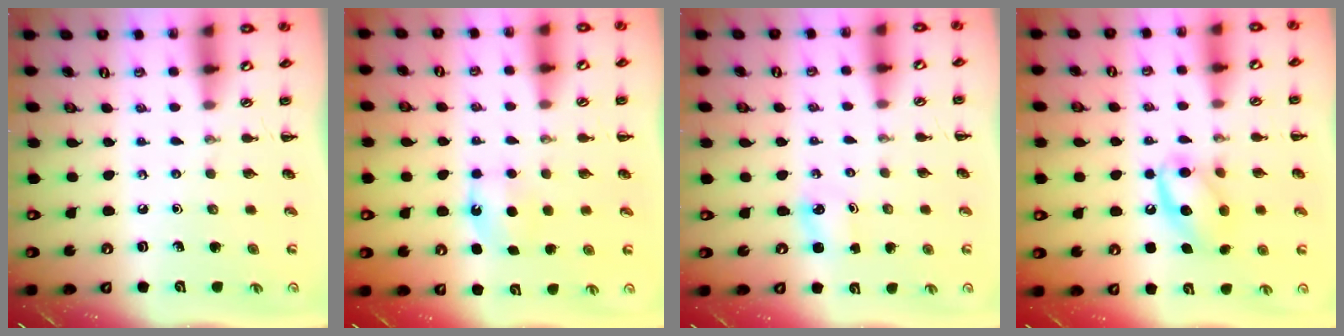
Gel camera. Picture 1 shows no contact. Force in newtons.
{"total": 5.6, "press": 5.5, "slide": 1.4}
{"total": 1.5, "press": 1.5, "slide": 0.3}
{"total": 13.5, "press": 13.5, "slide": 1.4}